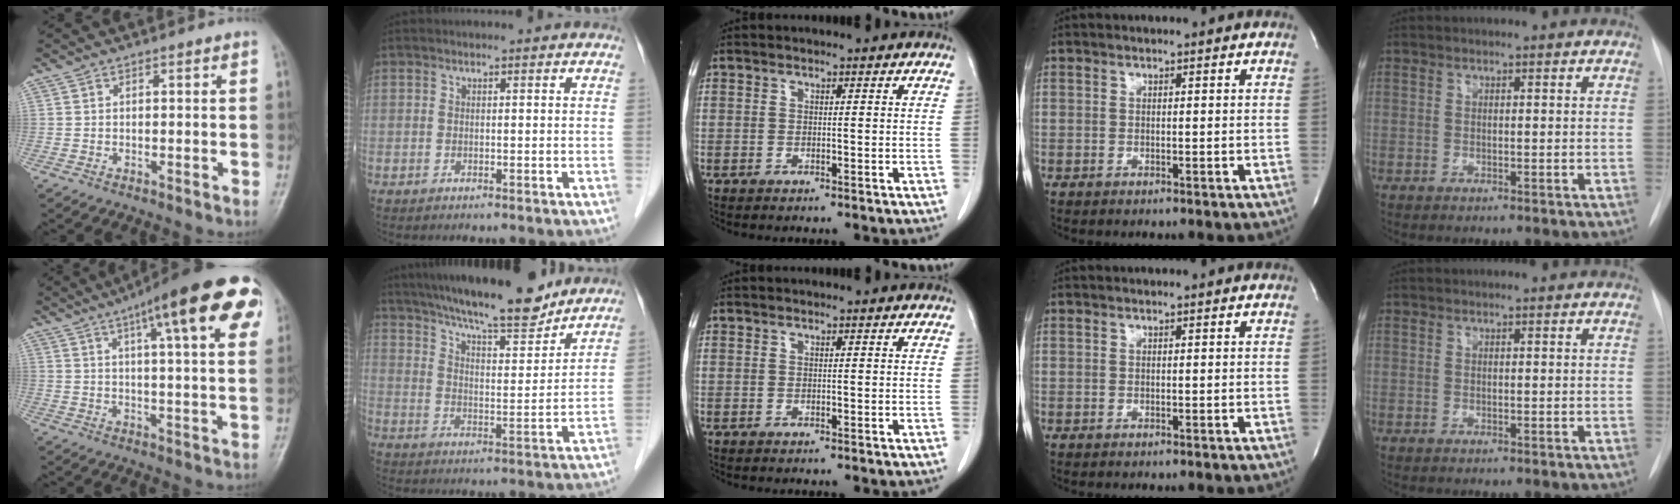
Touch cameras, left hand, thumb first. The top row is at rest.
{"thumb": {"total": 20.5, "force": [9.4, 4.6, 17.6], "torque": [-0.233, 0.002, 0.120]}, "index": {"total": 16.3, "force": [14.3, 2.1, 7.6], "torque": [-0.124, 0.003, 0.222]}}